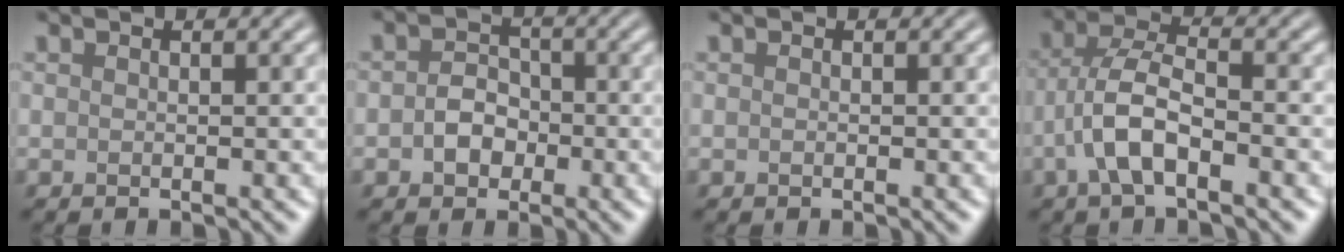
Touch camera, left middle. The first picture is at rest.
{"total": 2.7, "force": [-0.7, 2.2, 1.5], "torque": [-0.024, 0.000, -0.018]}
{"total": 0.0}
{"total": 5.1, "force": [-2.0, 1.9, 4.2], "torque": [-0.088, 0.008, -0.046]}